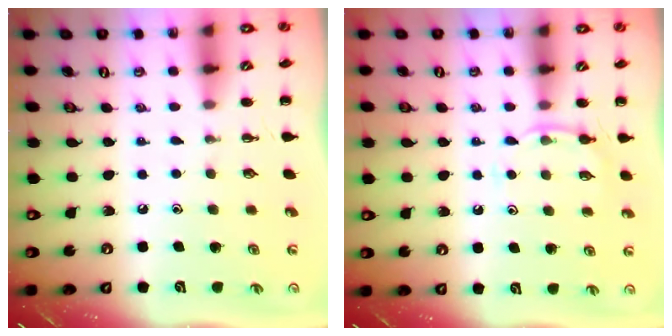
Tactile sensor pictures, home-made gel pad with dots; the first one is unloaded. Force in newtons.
{"total": 5.7, "press": 5.4, "slide": 1.6}